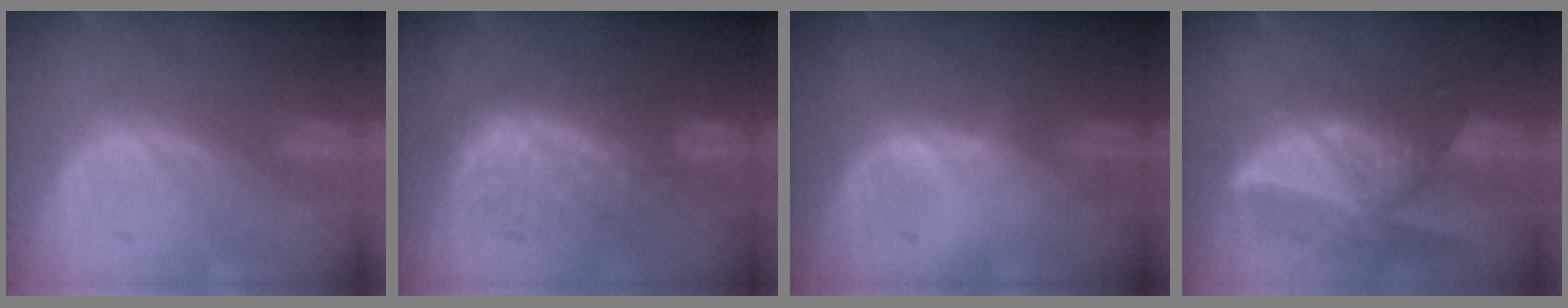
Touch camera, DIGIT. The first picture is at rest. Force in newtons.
{"total": 8.7, "press": 8.6, "slide": 1.6}
{"total": 0.6, "press": 0.5, "slide": 0.3}
{"total": 9.5, "press": 8.5, "slide": 4.3}